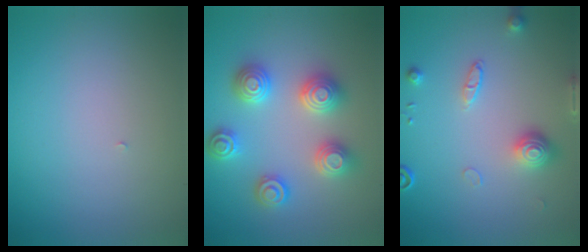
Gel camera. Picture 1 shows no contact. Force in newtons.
{"total": 4.7, "press": 4.6, "slide": 0.8}
{"total": 3.0, "press": 2.8, "slide": 1.1}